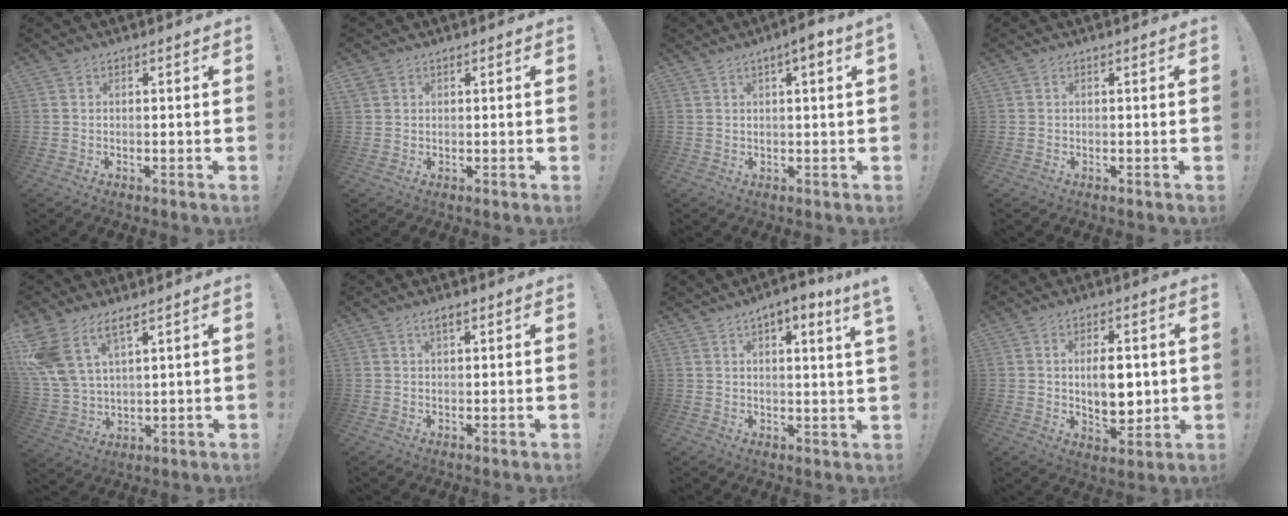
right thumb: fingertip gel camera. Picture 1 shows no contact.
{"total": 1.9, "force": [1.3, 1.3, 0.5], "torque": [-0.003, -0.005, 0.025]}
{"total": 4.0, "force": [1.3, 0.0, 3.8], "torque": [-0.052, -0.006, 0.015]}
{"total": 0.0}
{"total": 10.5, "force": [7.0, 4.6, 6.3], "torque": [-0.138, -0.032, 0.137]}
{"total": 2.7, "force": [1.5, 1.0, 2.0], "torque": [-0.038, 0.001, 0.026]}
{"total": 5.9, "force": [3.4, -0.1, 4.8], "torque": [-0.058, -0.021, 0.050]}
{"total": 9.9, "force": [0.9, 5.4, 8.2], "torque": [-0.124, -0.011, 0.011]}